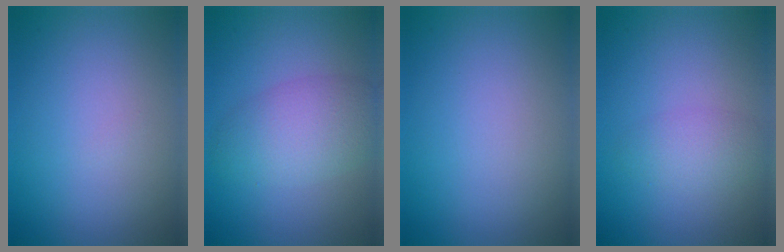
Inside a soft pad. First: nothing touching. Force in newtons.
{"total": 4.6, "press": 4.6, "slide": 0.2}
{"total": 0.0}
{"total": 2.1, "press": 2.1, "slide": 0.1}